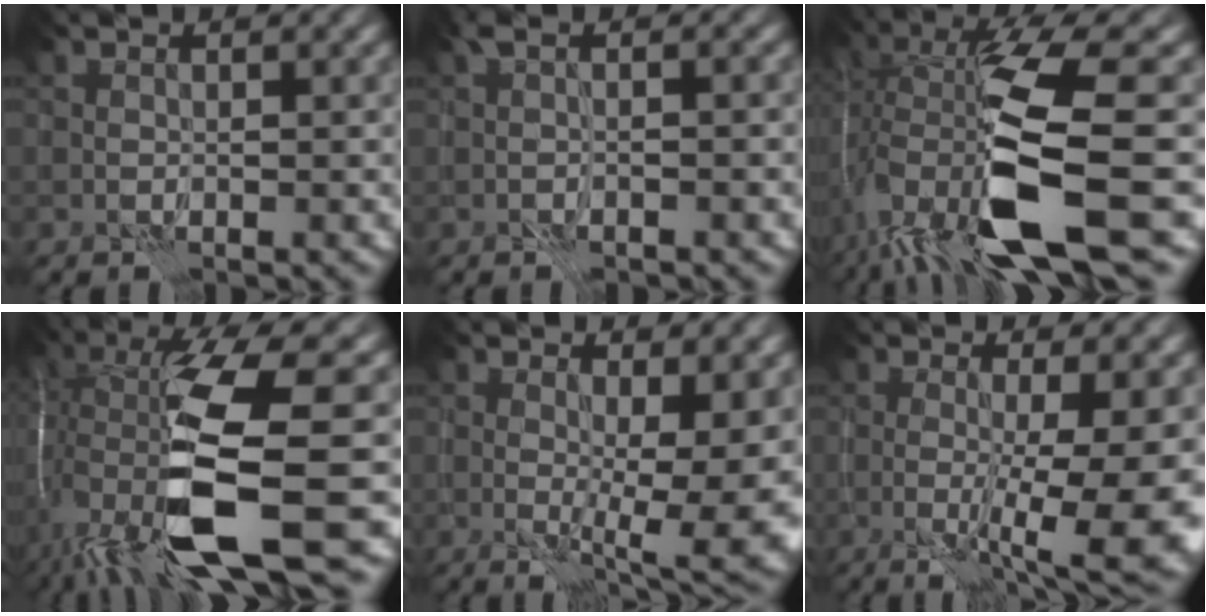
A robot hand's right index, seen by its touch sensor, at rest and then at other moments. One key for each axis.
{"total": 1.5, "fx": -0.5, "fy": 0.2, "fz": 1.4, "tx": -0.029, "ty": 0.002, "tz": -0.012}
{"total": 13.0, "fx": -2.8, "fy": 3.6, "fz": 12.2, "tx": -0.238, "ty": -0.018, "tz": -0.037}
{"total": 14.1, "fx": -1.9, "fy": 3.6, "fz": 13.5, "tx": -0.268, "ty": -0.019, "tz": -0.021}
{"total": 8.4, "fx": 0.0, "fy": 2.6, "fz": 8.0, "tx": -0.114, "ty": -0.016, "tz": 0.006}
{"total": 9.6, "fx": -1.6, "fy": 2.1, "fz": 9.3, "tx": -0.139, "ty": -0.018, "tz": -0.014}